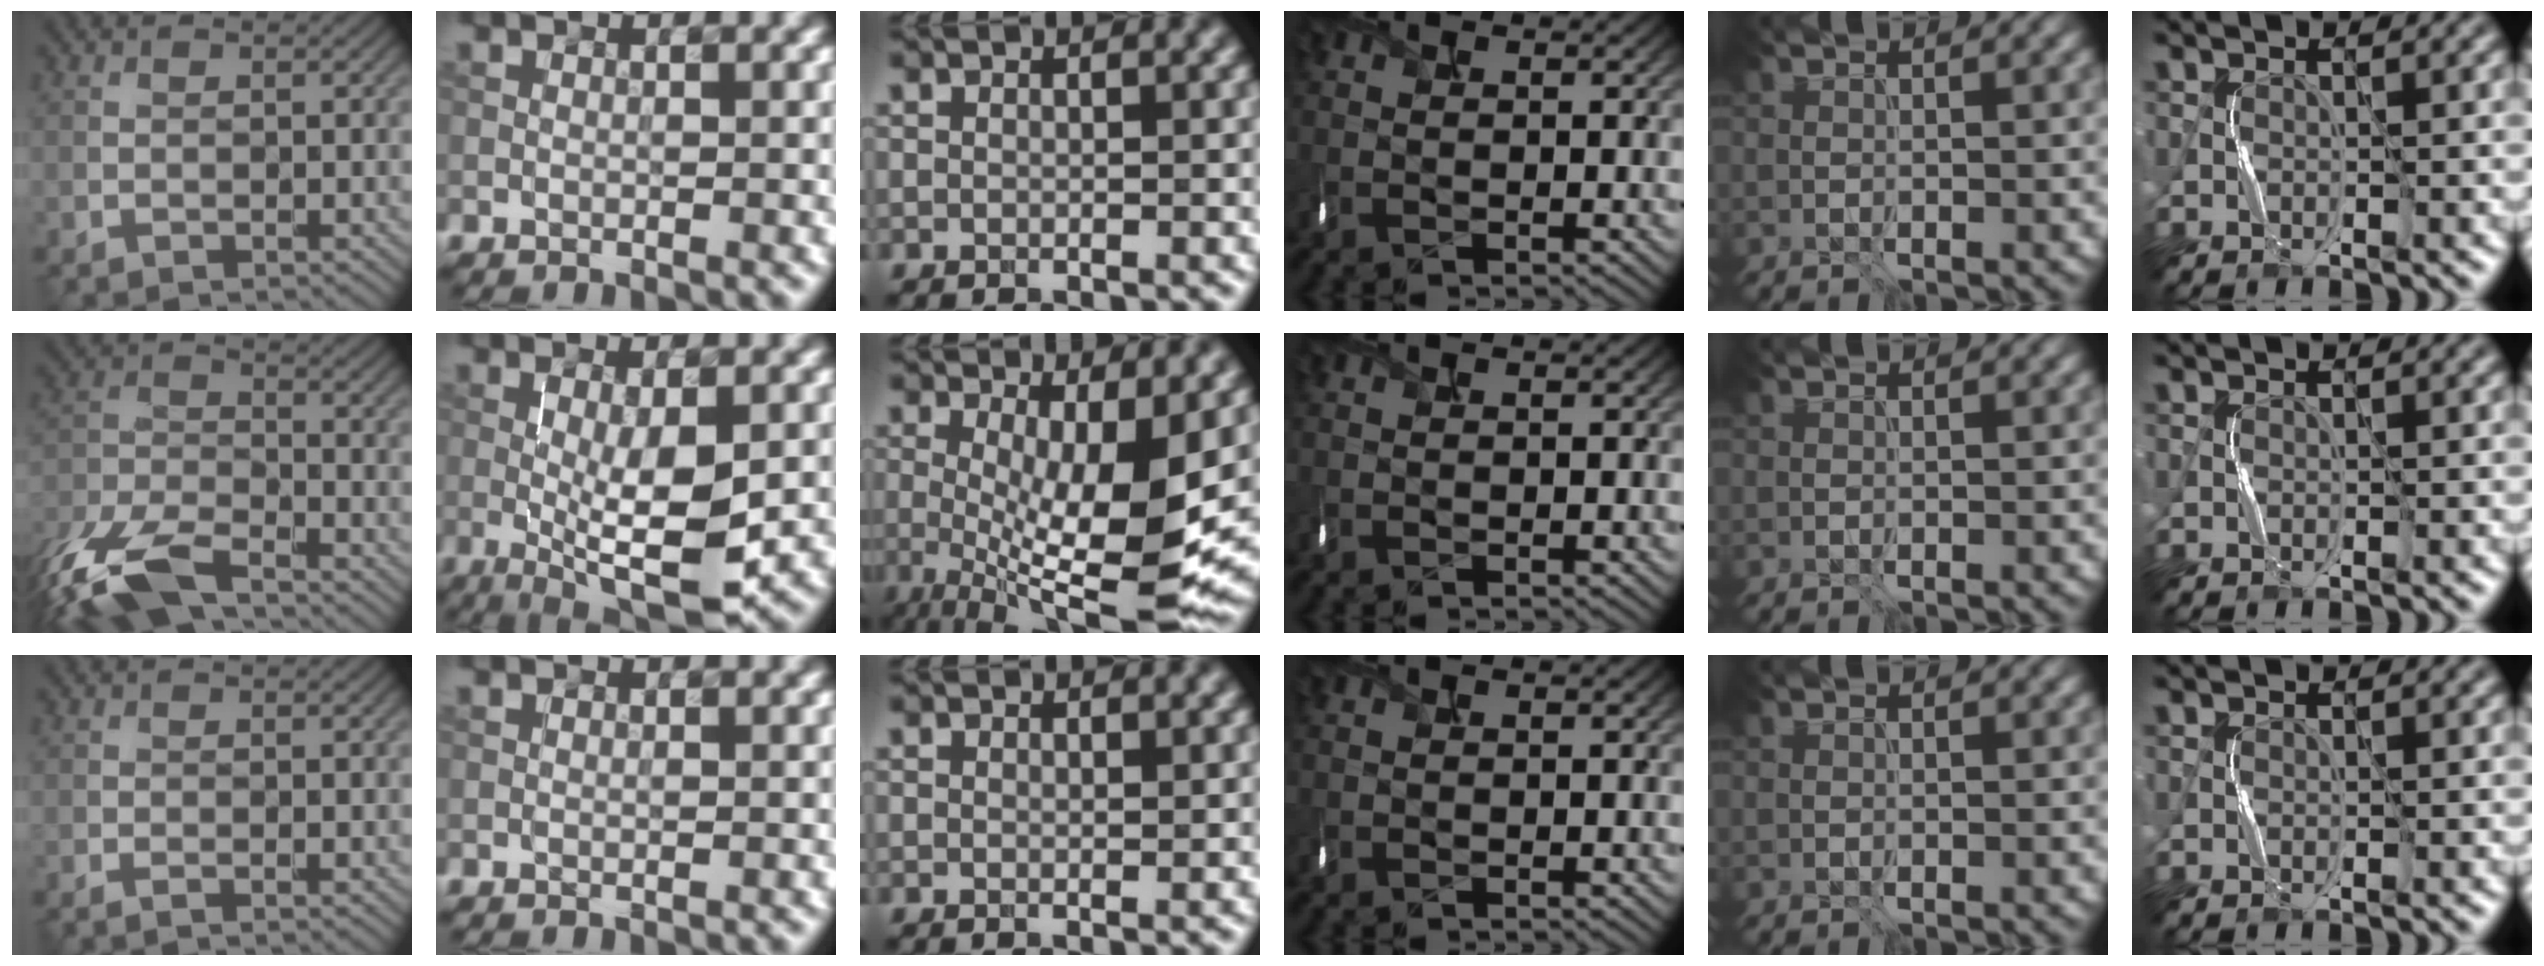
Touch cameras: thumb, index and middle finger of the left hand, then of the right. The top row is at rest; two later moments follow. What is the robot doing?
{"motion": "shake", "object": "box of matches"}